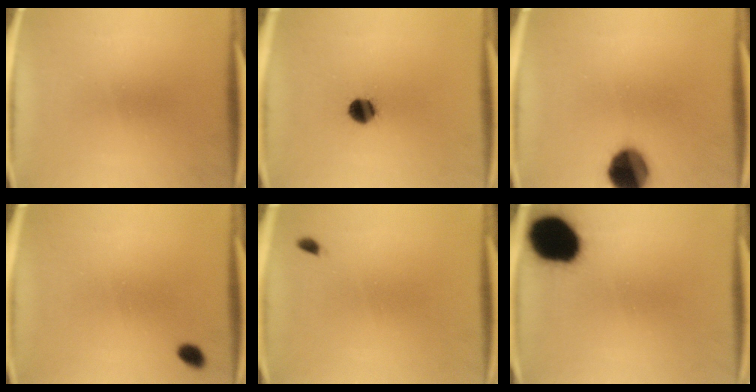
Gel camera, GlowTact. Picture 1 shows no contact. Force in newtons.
{"total": 5.3}
{"total": 12.5}
{"total": 1.9}
{"total": 0.7}
{"total": 17.4}